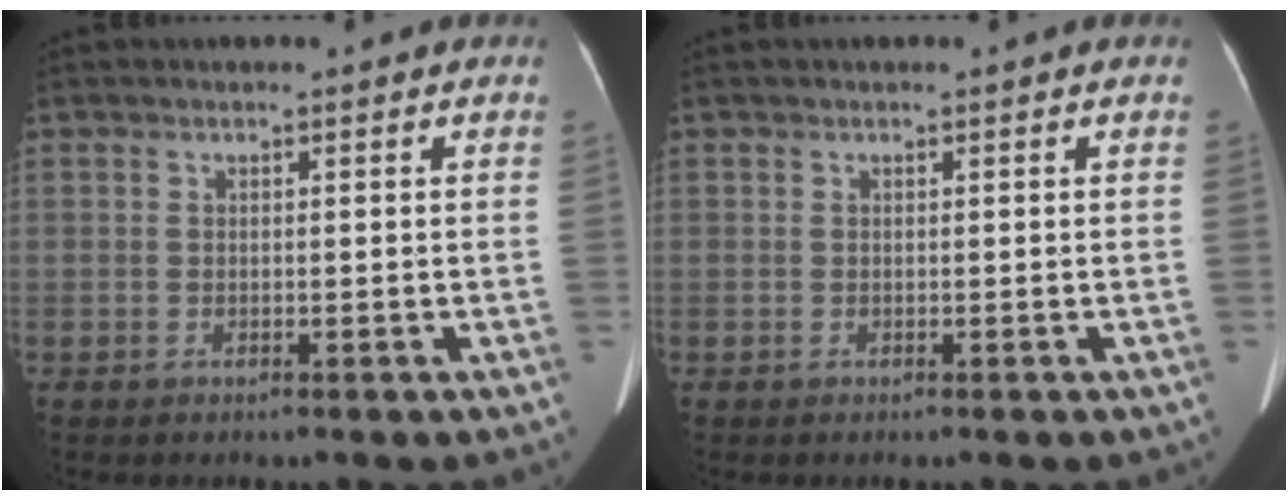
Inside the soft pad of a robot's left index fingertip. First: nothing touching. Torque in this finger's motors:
{"motor_torque": [0.10, 0.00, 0.03, 0.01]}